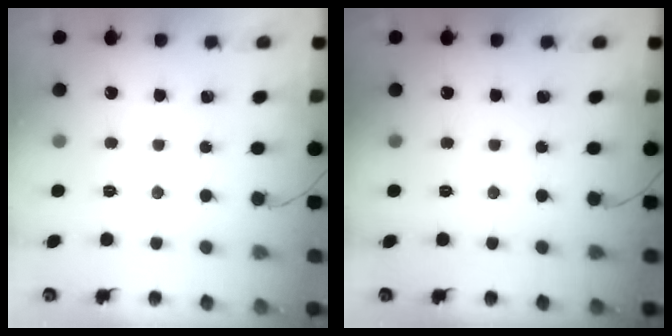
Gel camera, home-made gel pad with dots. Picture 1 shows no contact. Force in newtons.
{"total": 0.0}